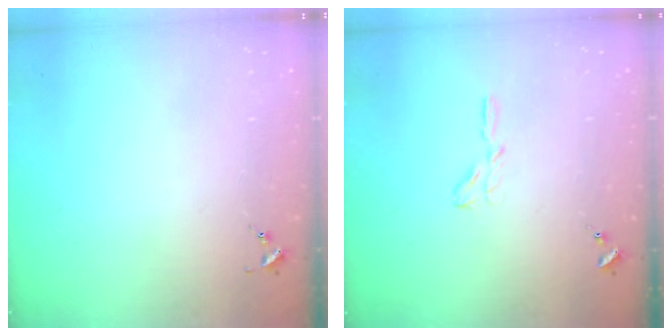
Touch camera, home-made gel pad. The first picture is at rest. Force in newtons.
{"total": 3.8, "press": 3.8, "slide": 0.3}